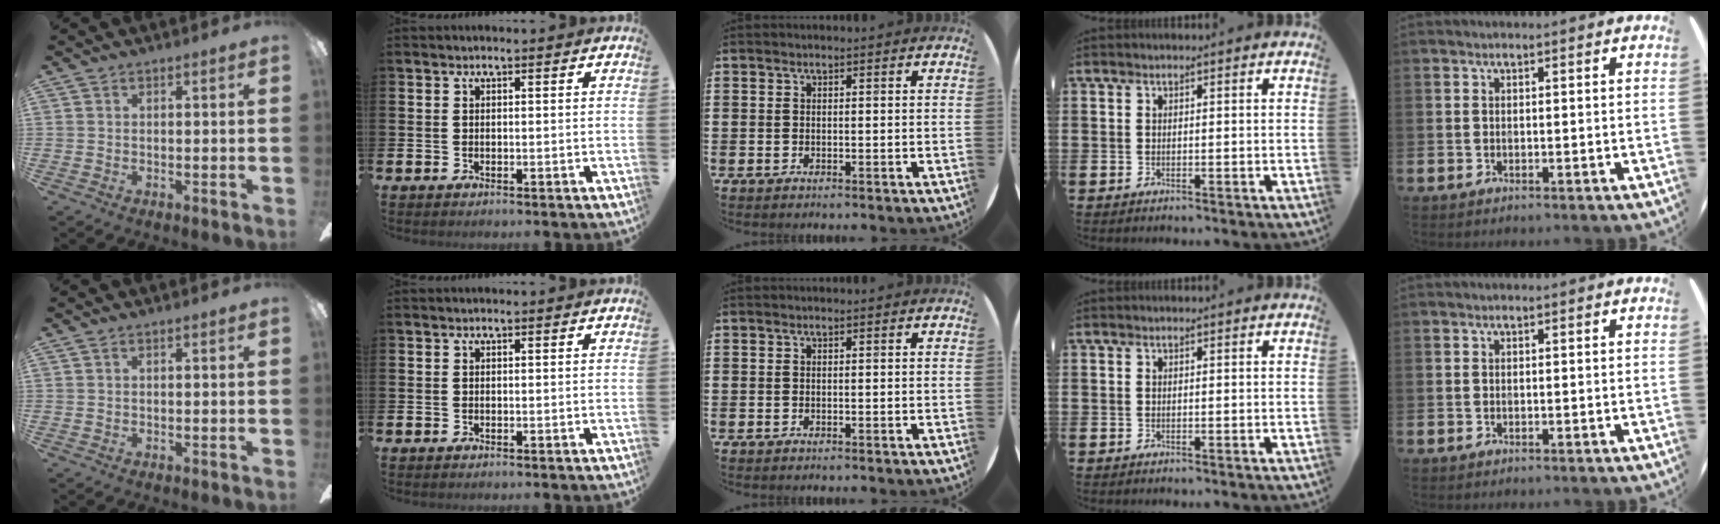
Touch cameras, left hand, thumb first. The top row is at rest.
{}